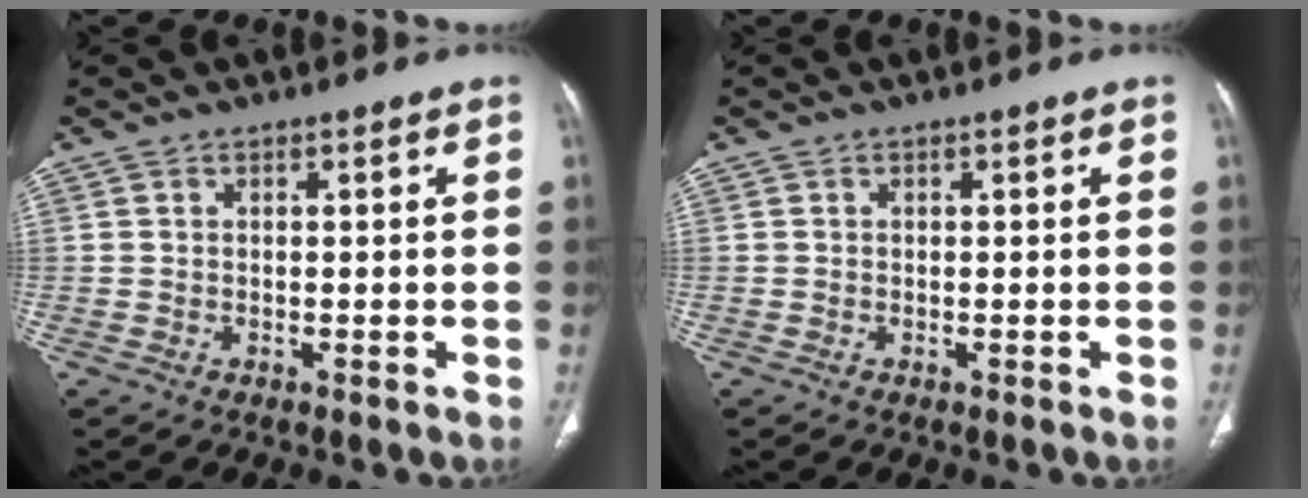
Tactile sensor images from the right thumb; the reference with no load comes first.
{"total": 0.0}